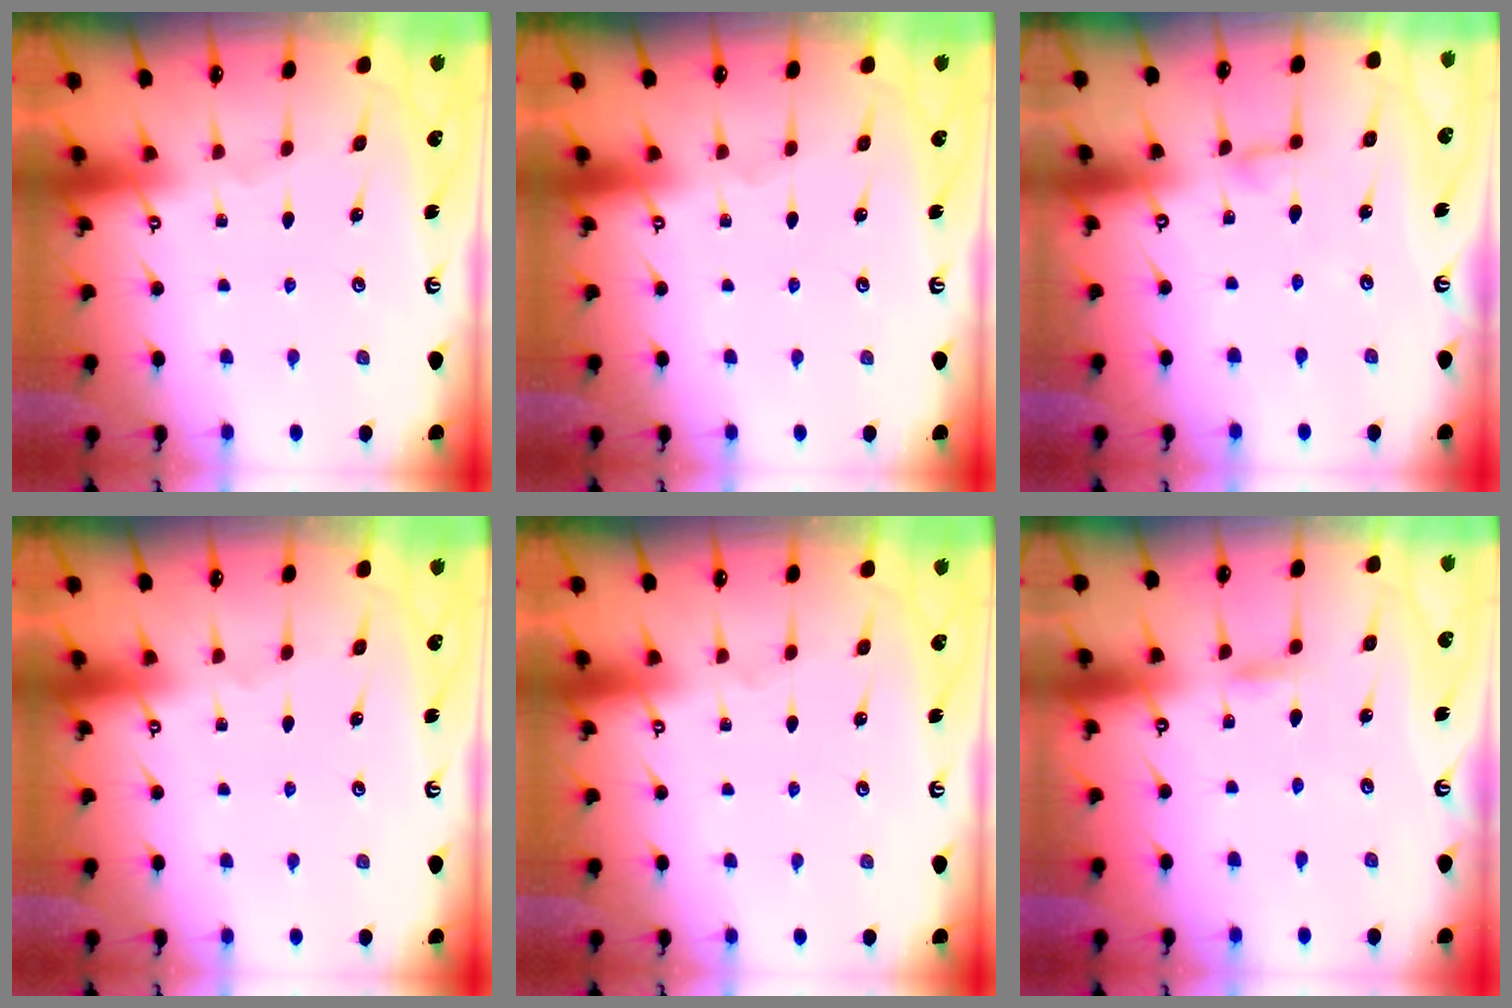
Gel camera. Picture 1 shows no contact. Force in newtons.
{"total": 0.0}
{"total": 3.6, "press": 3.6, "slide": 0.3}
{"total": 0.0}
{"total": 0.0}
{"total": 2.7, "press": 2.7, "slide": 0.2}